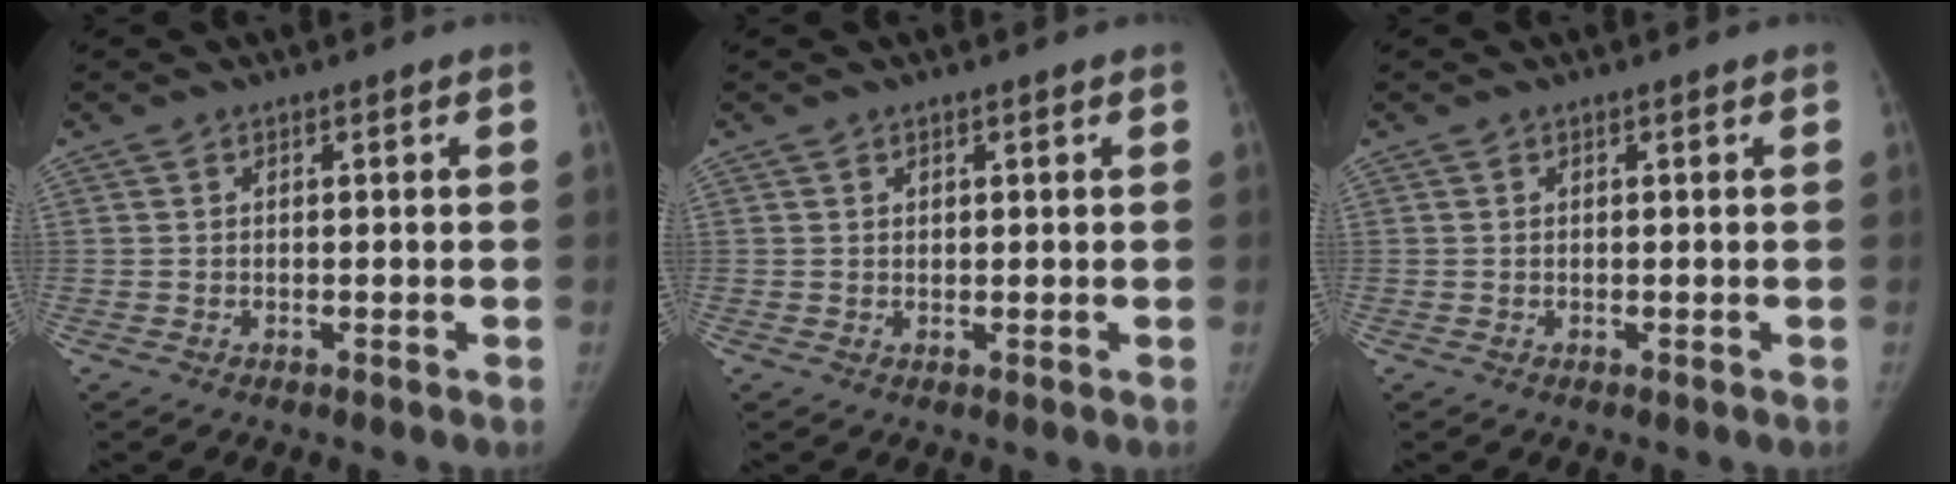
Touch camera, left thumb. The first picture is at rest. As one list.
[{"total": 0.8, "force": [0.5, 0.6, 0.3], "torque": [0.004, -0.003, 0.007]}, {"total": 0.0}]